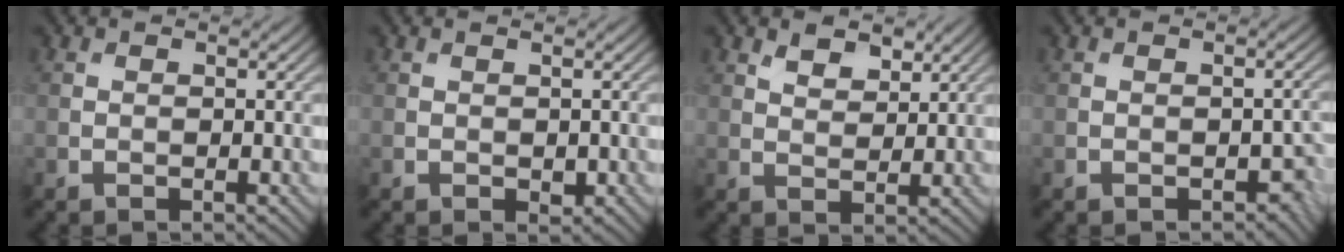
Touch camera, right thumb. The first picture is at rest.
{"total": 0.9, "force": [-0.1, 0.4, 0.8], "torque": [-0.012, -0.003, 0.001]}
{"total": 3.2, "force": [2.2, 1.5, 1.7], "torque": [-0.035, -0.005, 0.045]}
{"total": 2.0, "force": [-1.0, 1.2, 1.3], "torque": [-0.018, -0.008, -0.010]}